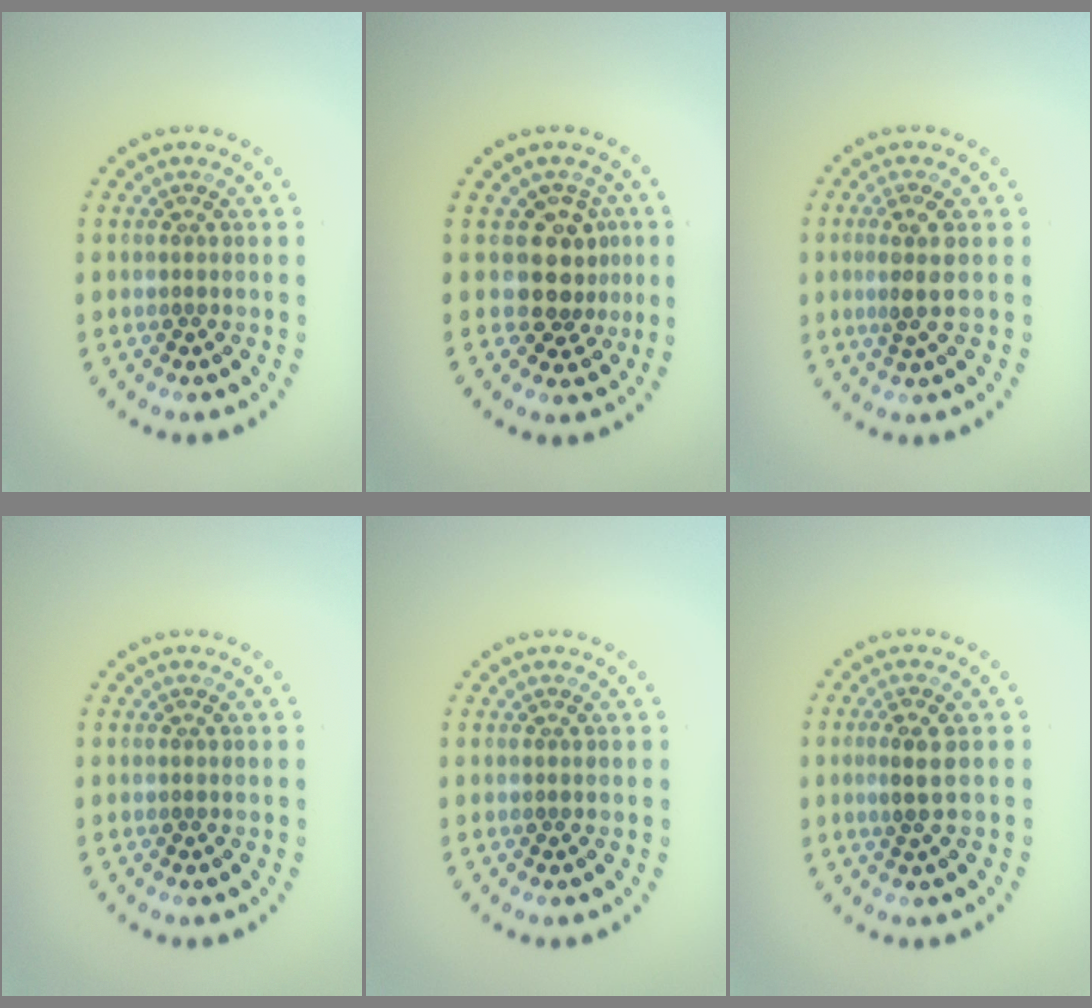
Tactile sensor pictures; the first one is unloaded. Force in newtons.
{"total": 3.4, "press": 2.7, "slide": 2.2}
{"total": 2.4, "press": 1.9, "slide": 1.5}
{"total": 0.0}
{"total": 0.0}
{"total": 2.0, "press": 1.8, "slide": 1.0}